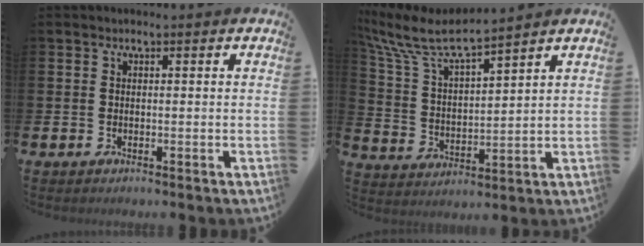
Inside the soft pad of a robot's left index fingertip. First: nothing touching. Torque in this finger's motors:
{"motor_torque": [1.14, -1.00, 0.18, 0.06]}